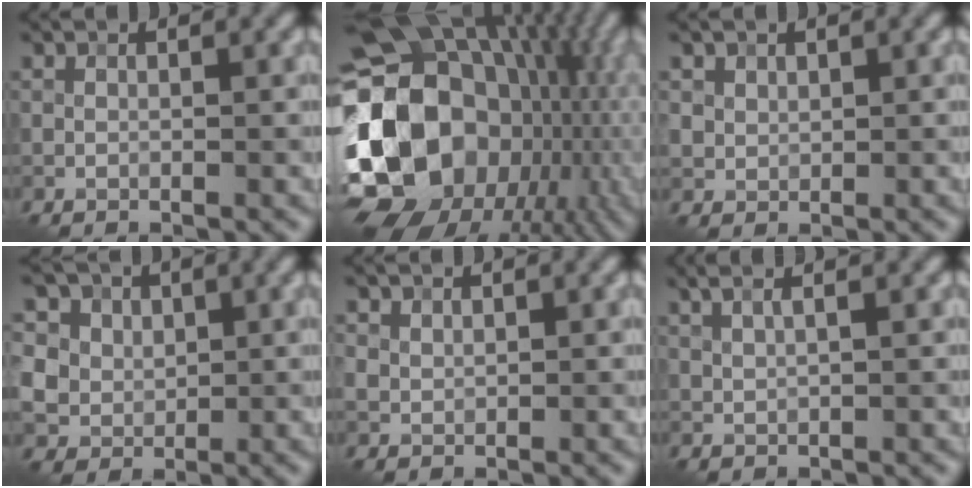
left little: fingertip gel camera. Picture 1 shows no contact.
{"total": 21.5, "force": [-0.3, 17.2, 12.8], "torque": [-0.258, -0.006, 0.016]}
{"total": 1.4, "force": [0.8, 1.2, 0.3], "torque": [-0.007, -0.011, 0.027]}
{"total": 10.7, "force": [4.9, 8.3, 4.5], "torque": [-0.106, 0.023, 0.063]}
{"total": 1.5, "force": [0.7, 1.2, 0.4], "torque": [-0.006, -0.006, 0.020]}
{"total": 3.6, "force": [2.3, 1.5, 2.4], "torque": [-0.035, 0.028, 0.023]}